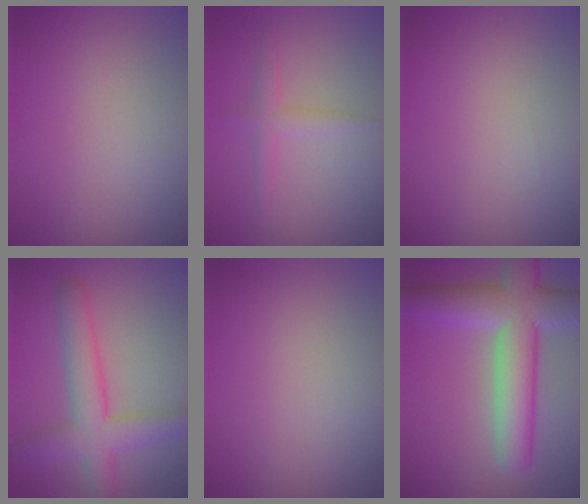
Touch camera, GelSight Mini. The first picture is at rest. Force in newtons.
{"total": 1.7, "press": 1.7, "slide": 0.0}
{"total": 0.0}
{"total": 5.0, "press": 5.0, "slide": 0.2}
{"total": 0.0}
{"total": 8.0, "press": 8.0, "slide": 0.2}